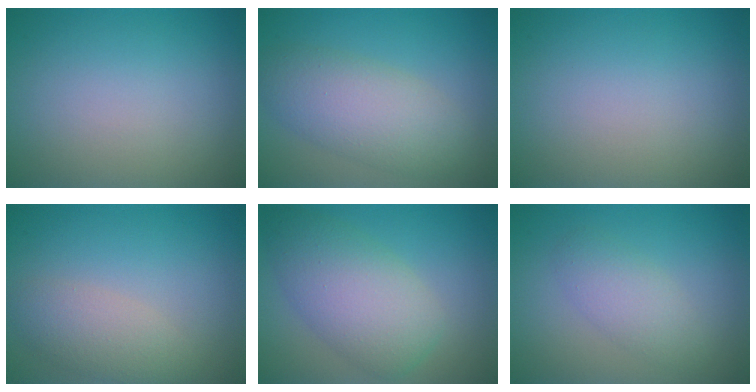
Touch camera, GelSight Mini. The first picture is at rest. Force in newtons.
{"total": 5.6, "press": 5.6, "slide": 0.2}
{"total": 0.0}
{"total": 3.1, "press": 3.1, "slide": 0.3}
{"total": 6.5, "press": 6.5, "slide": 0.1}
{"total": 2.8, "press": 2.8, "slide": 0.0}